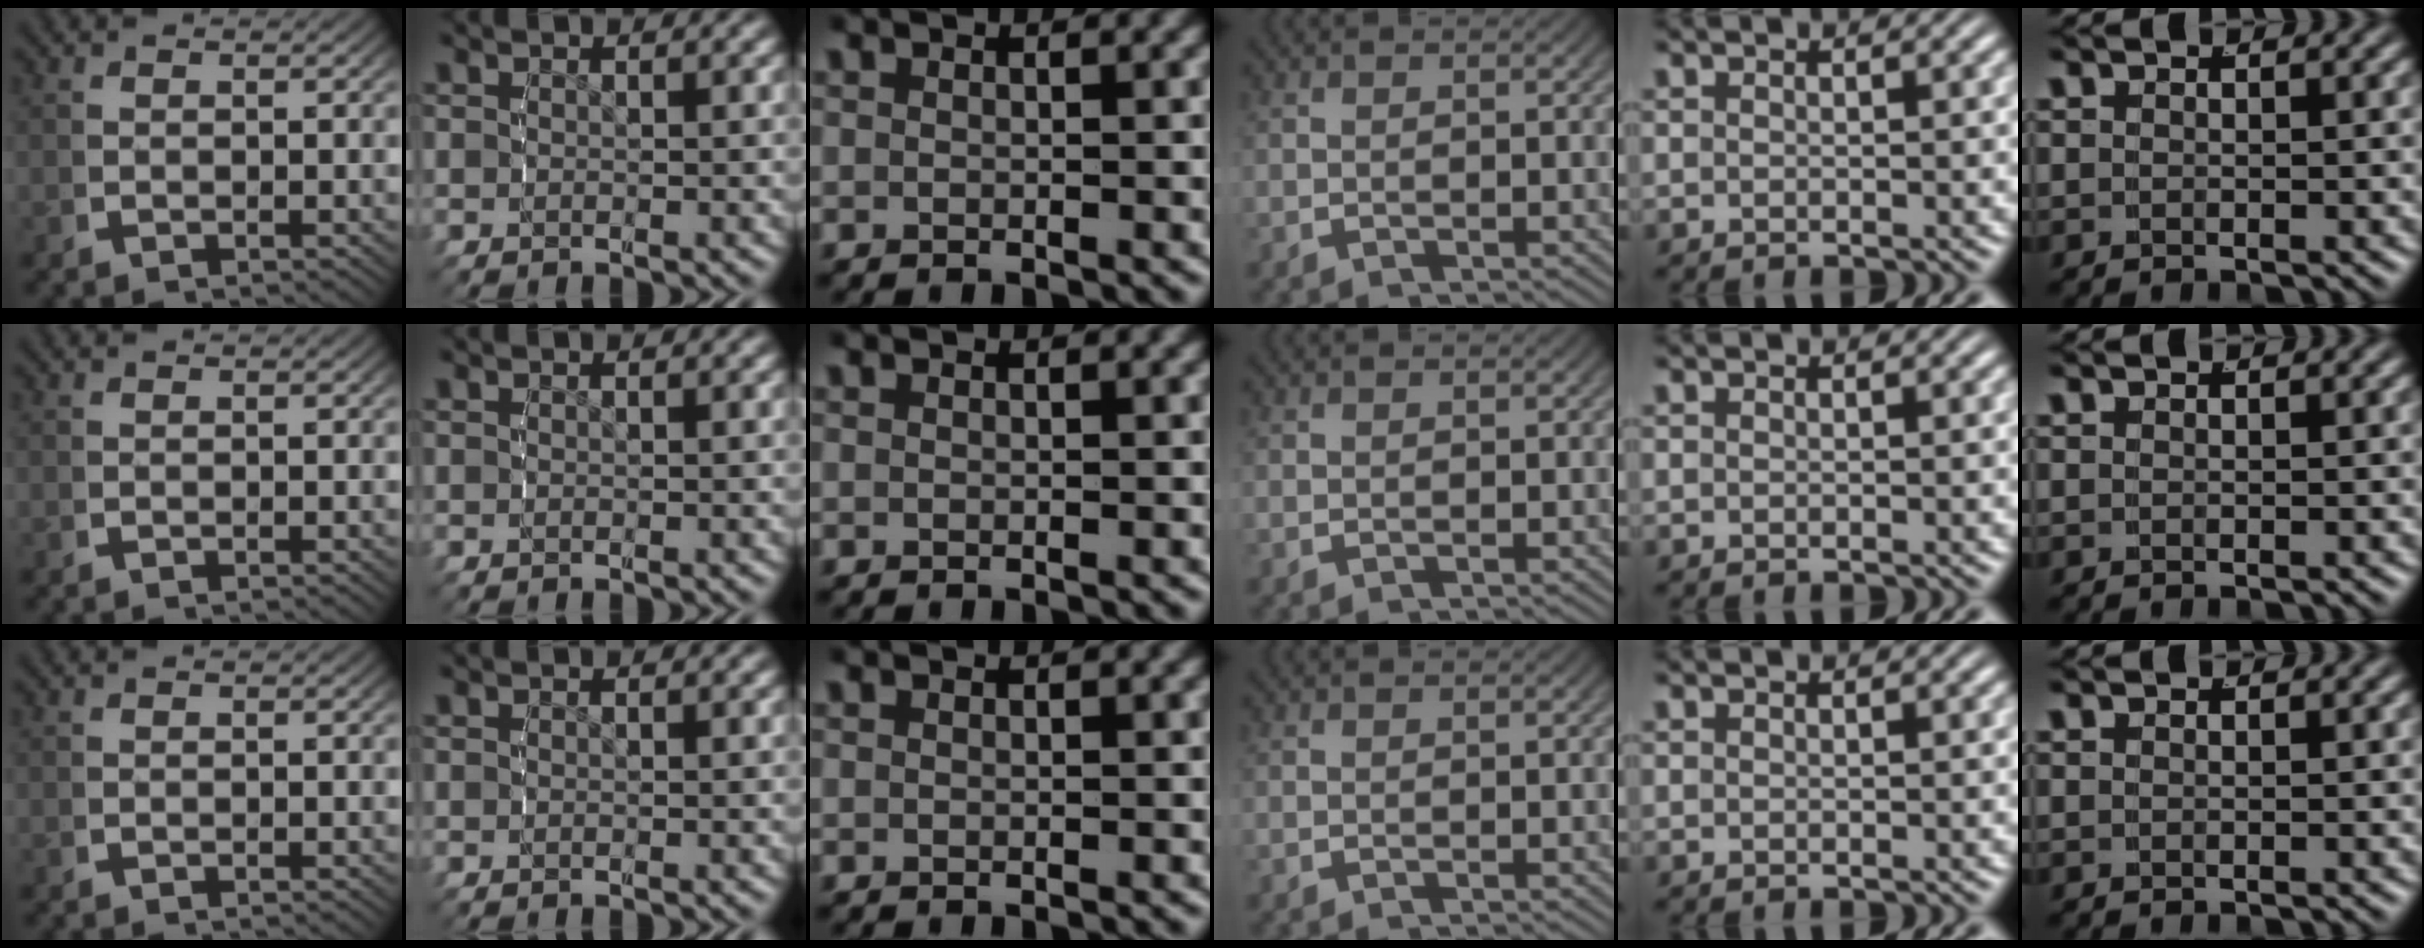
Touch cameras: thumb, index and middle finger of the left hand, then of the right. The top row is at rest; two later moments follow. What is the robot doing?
{"motion": "reach", "object": "paper"}